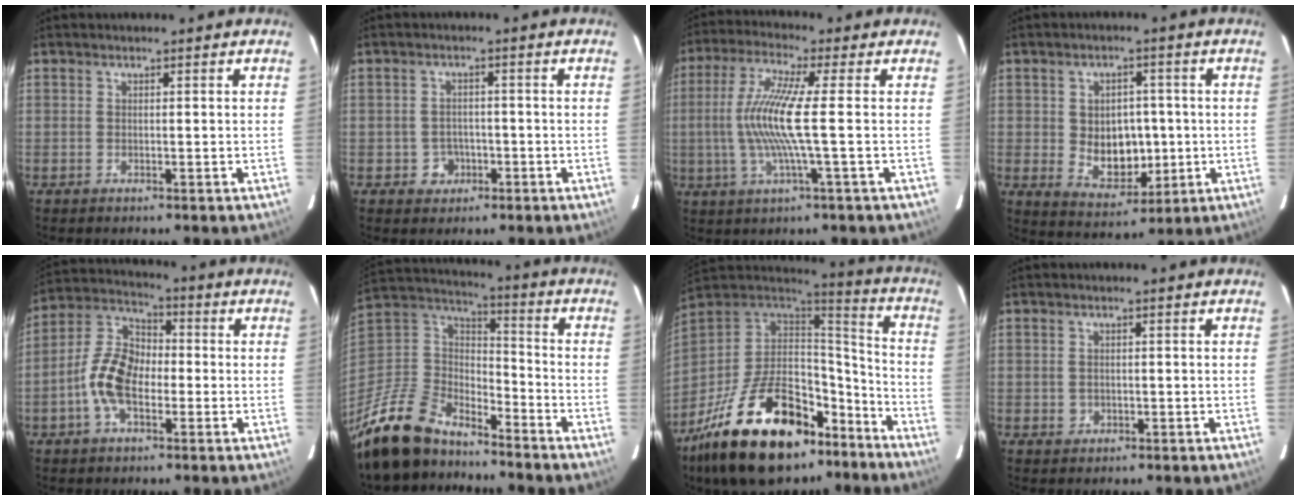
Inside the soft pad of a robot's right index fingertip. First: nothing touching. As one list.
[{"total": 3.6, "force": [-1.4, 3.3, 0.6], "torque": [-0.019, 0.012, -0.012]}, {"total": 10.7, "force": [-0.8, -0.4, 10.6], "torque": [-0.216, 0.000, -0.012]}, {"total": 9.2, "force": [-0.4, 7.1, 5.9], "torque": [-0.113, 0.002, 0.017]}, {"total": 10.4, "force": [-3.0, 6.1, 7.9], "torque": [-0.167, 0.020, -0.058]}, {"total": 18.4, "force": [-14.7, 7.9, 7.8], "torque": [-0.191, 0.003, -0.268]}, {"total": 30.9, "force": [-19.6, 15.2, 18.4], "torque": [-0.350, 0.002, -0.291]}, {"total": 1.5, "force": [-0.2, 1.4, 0.4], "torque": [-0.004, 0.002, 0.002]}]